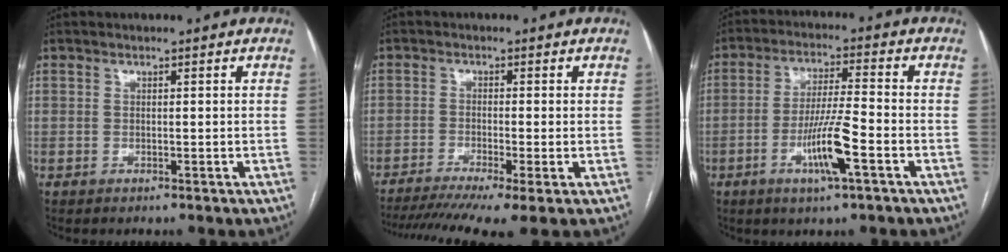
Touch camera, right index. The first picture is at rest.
{"total": 11.5, "force": [-8.3, 0.4, 8.0], "torque": [-0.129, -0.018, -0.131]}
{"total": 8.9, "force": [-3.6, 0.2, 8.1], "torque": [-0.154, -0.007, -0.066]}